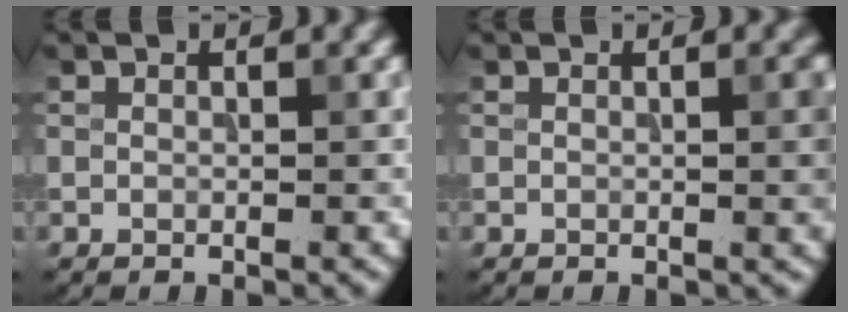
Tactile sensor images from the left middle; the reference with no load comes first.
{"total": 2.4, "force": [0.1, 0.5, 2.3], "torque": [-0.024, 0.001, -0.002]}